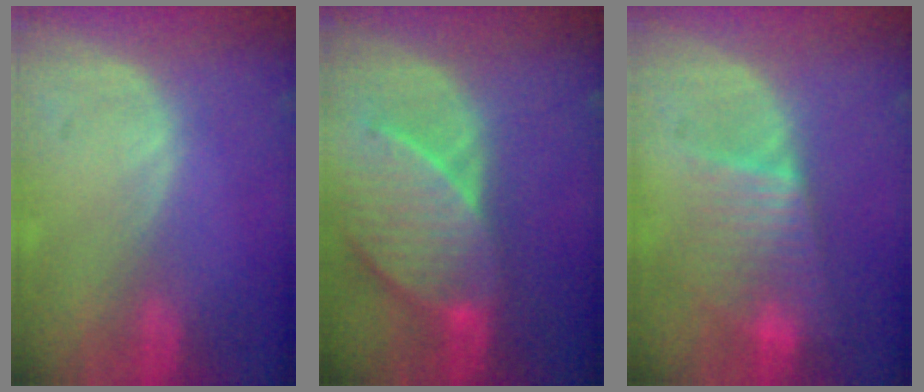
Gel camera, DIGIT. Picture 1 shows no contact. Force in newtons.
{"total": 9.5, "press": 8.8, "slide": 3.8}
{"total": 6.5, "press": 6.4, "slide": 1.1}